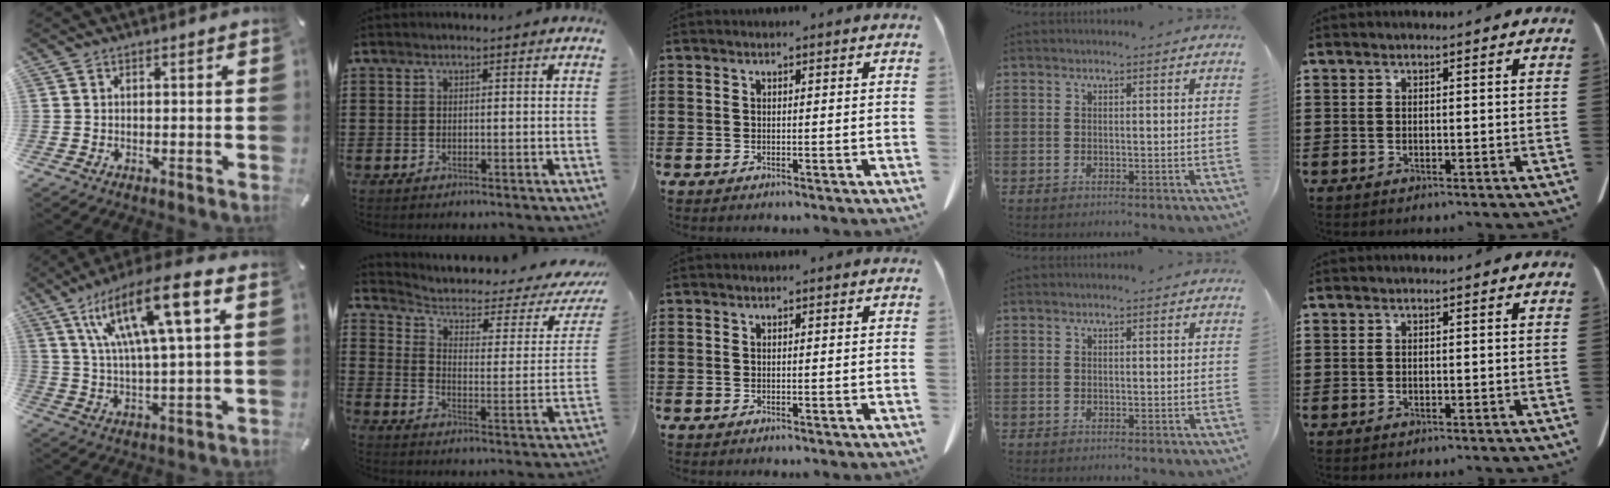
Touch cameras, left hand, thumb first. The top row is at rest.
{"thumb": {"total": 16.1, "force": [7.6, 3.4, 13.7], "torque": [-0.284, -0.020, 0.119]}, "index": {"total": 3.6, "force": [1.8, 1.6, 2.7], "torque": [-0.065, -0.015, 0.022]}}